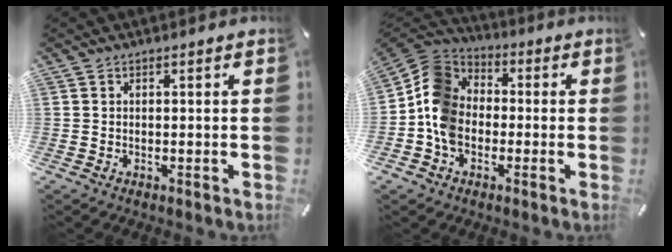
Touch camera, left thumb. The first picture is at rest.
{"total": 11.1, "force": [-3.0, 9.3, 5.3], "torque": [-0.123, 0.039, -0.056]}